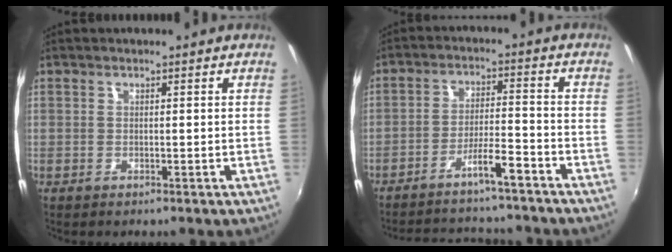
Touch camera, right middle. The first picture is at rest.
{"total": 12.5, "force": [-11.3, 1.4, 5.1], "torque": [-0.107, 0.016, -0.172]}